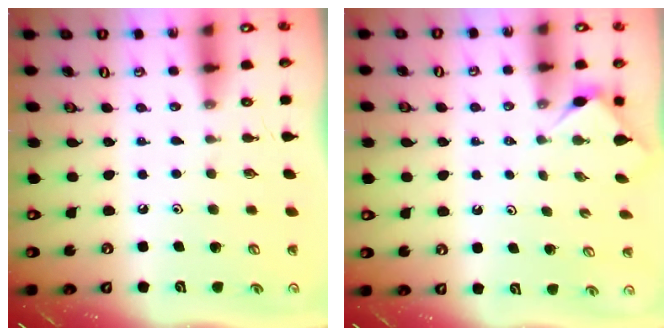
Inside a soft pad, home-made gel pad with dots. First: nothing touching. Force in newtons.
{"total": 2.5, "press": 2.4, "slide": 0.5}